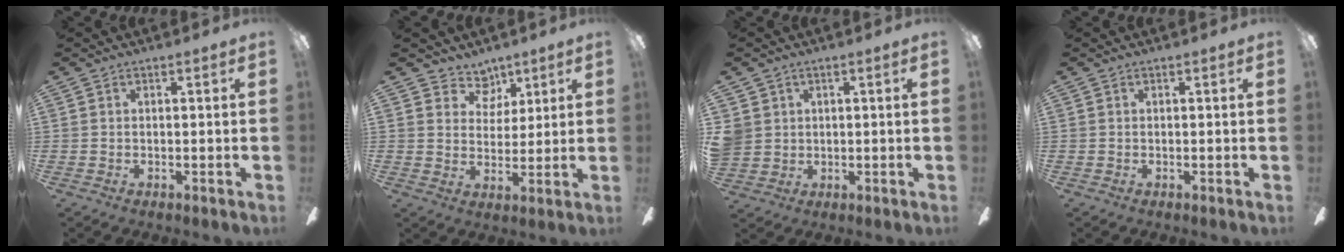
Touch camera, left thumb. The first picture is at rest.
{"total": 6.6, "force": [4.7, 4.5, 0.9], "torque": [-0.011, -0.029, 0.086]}
{"total": 4.3, "force": [1.2, 4.1, 0.7], "torque": [-0.023, 0.005, 0.022]}
{"total": 0.0}